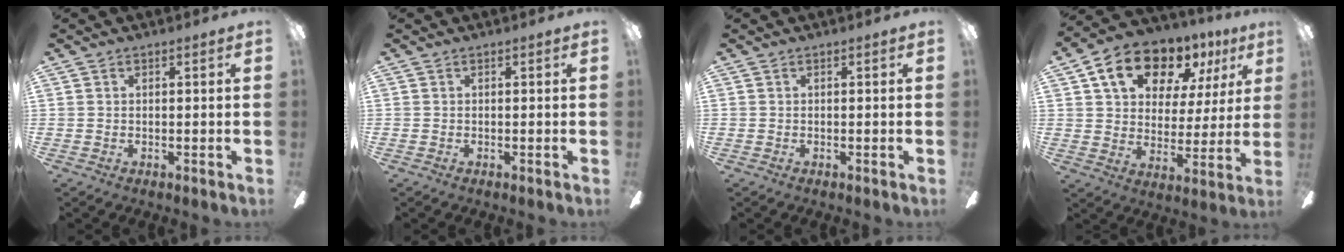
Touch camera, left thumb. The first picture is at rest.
{"total": 0.0}
{"total": 0.0}
{"total": 15.4, "force": [10.1, 9.1, 7.2], "torque": [-0.129, -0.049, 0.182]}